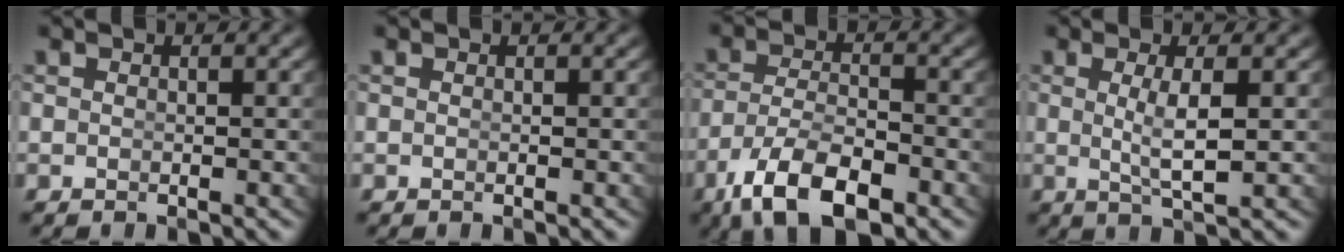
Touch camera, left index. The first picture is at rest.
{"total": 0.0}
{"total": 7.5, "force": [-4.7, 3.0, 5.0], "torque": [-0.089, -0.029, -0.060]}
{"total": 3.0, "force": [0.0, -0.2, 3.0], "torque": [-0.060, -0.018, 0.014]}